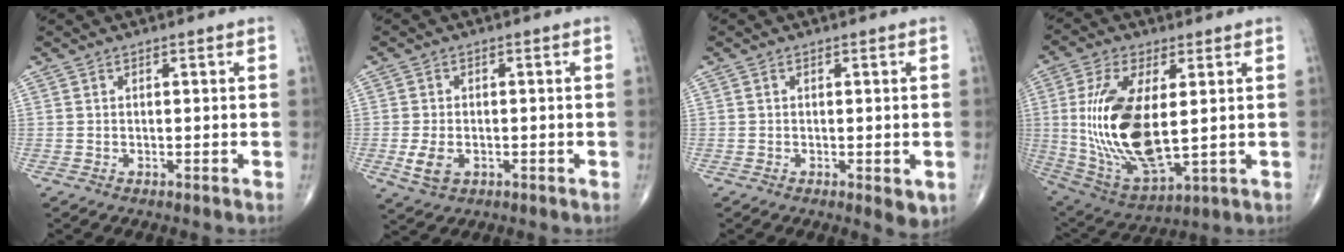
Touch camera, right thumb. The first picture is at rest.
{"total": 4.6, "force": [-1.3, 3.0, 3.3], "torque": [-0.067, -0.002, -0.018]}
{"total": 3.3, "force": [-0.6, 1.3, 3.0], "torque": [-0.030, -0.007, -0.008]}
{"total": 19.5, "force": [1.3, 8.6, 17.4], "torque": [-0.353, -0.020, 0.041]}